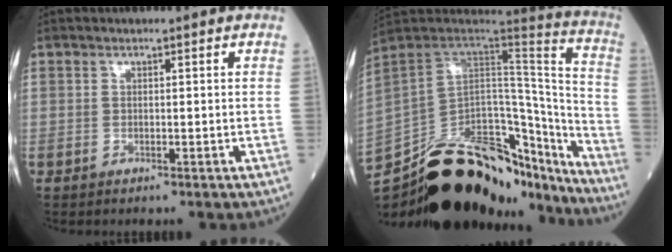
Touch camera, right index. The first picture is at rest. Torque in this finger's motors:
{"motor_torque": [0.38, -0.80, 0.32, 0.16]}